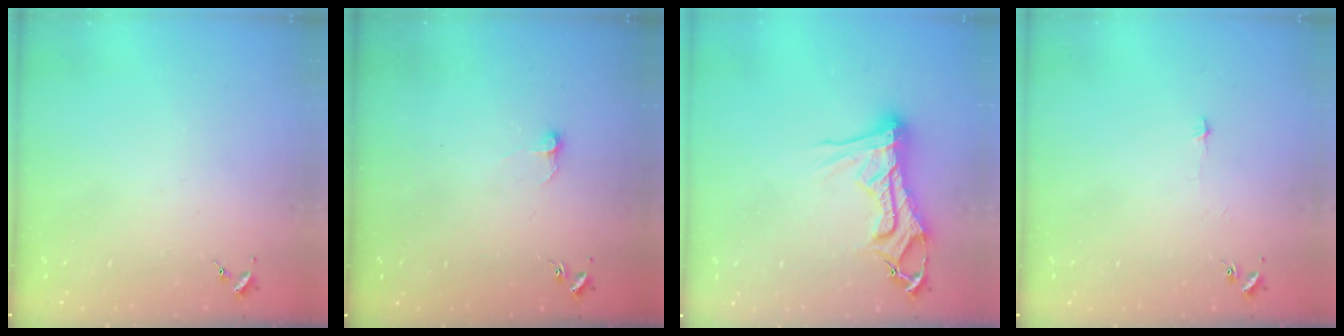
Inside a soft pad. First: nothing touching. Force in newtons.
{"total": 4.6, "press": 4.6, "slide": 0.4}
{"total": 15.4, "press": 15.3, "slide": 1.4}
{"total": 2.7, "press": 2.6, "slide": 0.3}